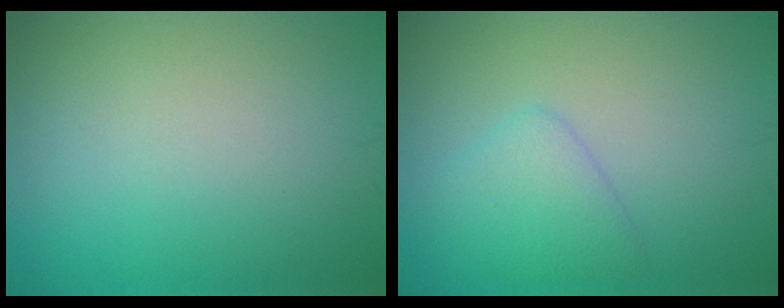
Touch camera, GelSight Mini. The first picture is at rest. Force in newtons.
{"total": 2.7, "press": 2.7, "slide": 0.0}